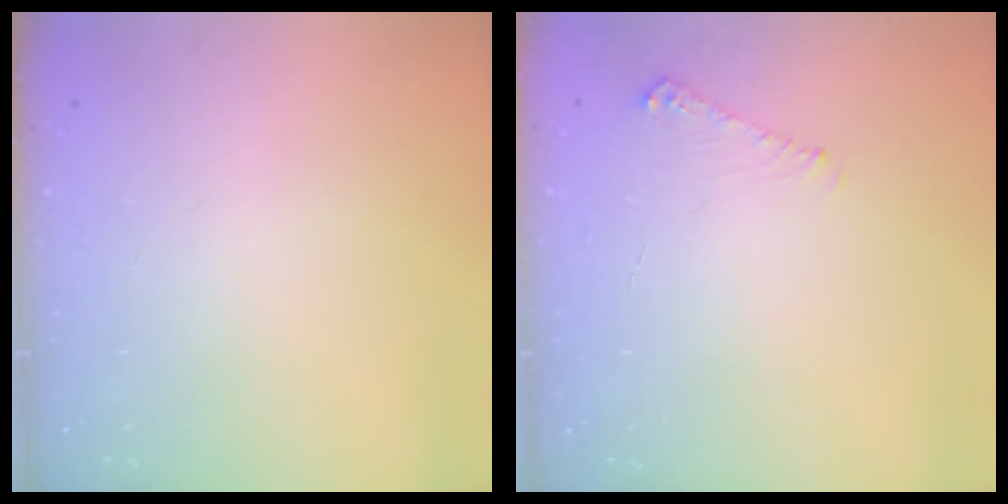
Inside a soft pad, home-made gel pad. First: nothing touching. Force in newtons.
{"total": 4.7, "press": 4.7, "slide": 0.7}